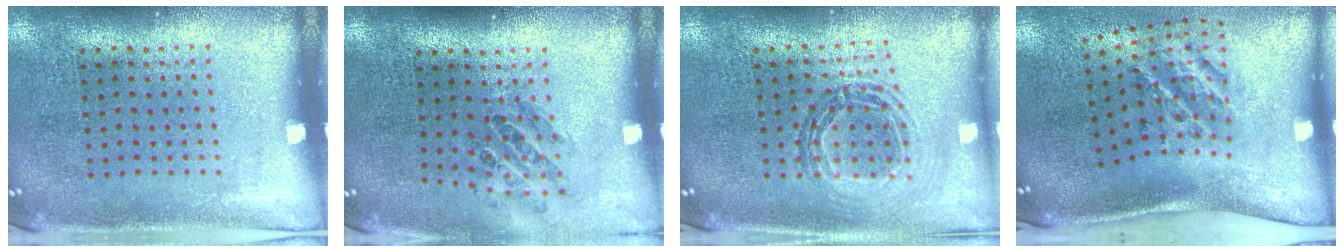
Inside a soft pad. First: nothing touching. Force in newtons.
{"total": 0.9, "press": 0.9, "slide": 0.2}
{"total": 0.9, "press": 0.9, "slide": 0.0}
{"total": 2.2, "press": 1.2, "slide": 1.8}